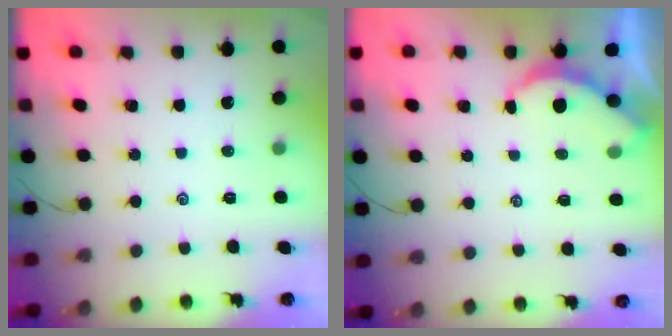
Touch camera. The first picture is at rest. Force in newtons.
{"total": 2.6, "press": 2.6, "slide": 0.3}